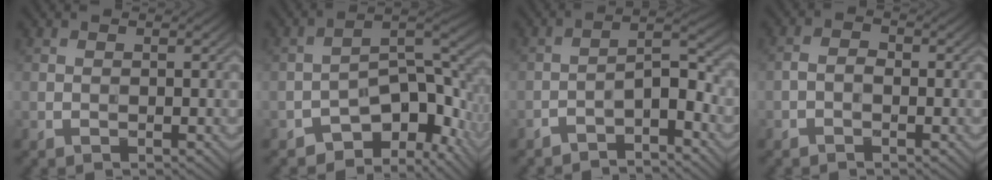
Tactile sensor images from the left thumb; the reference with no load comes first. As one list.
[{"total": 10.2, "force": [-5.4, 5.1, 6.9], "torque": [-0.092, -0.009, -0.098]}, {"total": 4.9, "force": [-3.5, 1.2, 3.2], "torque": [-0.048, 0.014, -0.066]}, {"total": 1.6, "force": [-0.8, 0.8, 1.1], "torque": [-0.021, 0.005, -0.020]}]